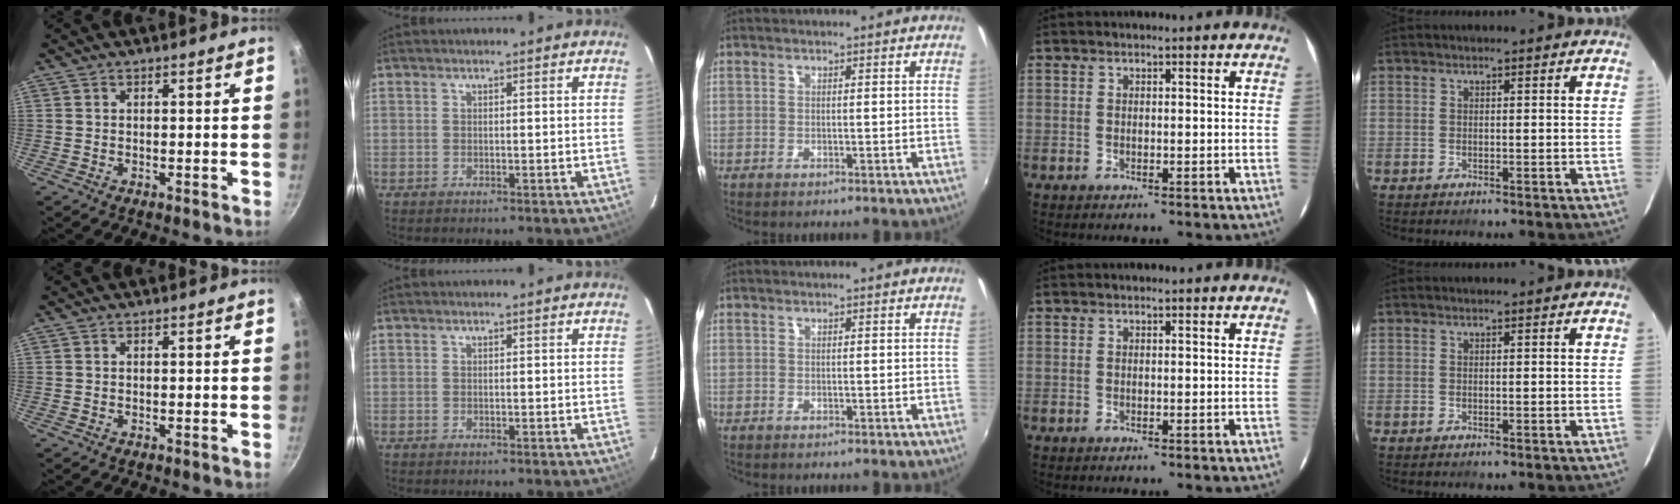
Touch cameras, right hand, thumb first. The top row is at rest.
{}